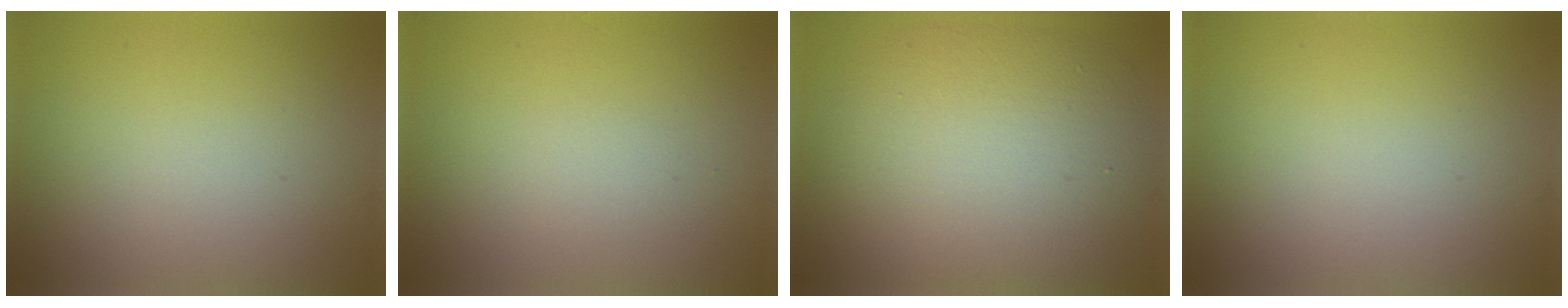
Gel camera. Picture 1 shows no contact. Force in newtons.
{"total": 0.7, "press": 0.7, "slide": 0.1}
{"total": 10.7, "press": 10.7, "slide": 0.7}
{"total": 0.0}